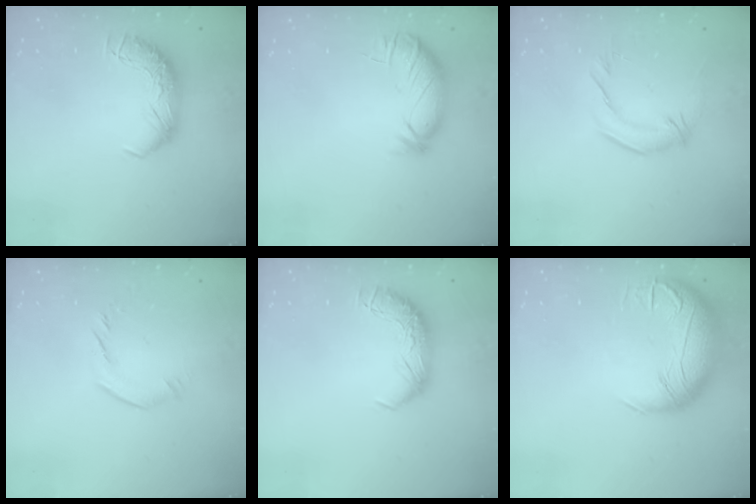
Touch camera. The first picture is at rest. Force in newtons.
{"total": 3.6, "press": 3.5, "slide": 0.8}
{"total": 1.8, "press": 0.7, "slide": 1.7}
{"total": 4.6, "press": 4.4, "slide": 1.3}
{"total": 0.0}
{"total": 3.2, "press": 0.6, "slide": 3.2}